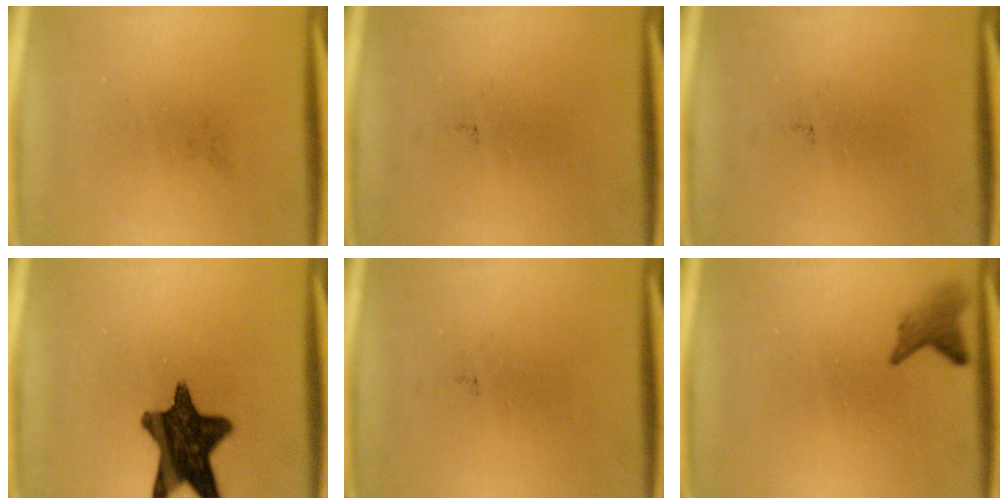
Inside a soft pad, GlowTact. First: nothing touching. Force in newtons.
{"total": 0.0}
{"total": 0.0}
{"total": 13.7}
{"total": 0.0}
{"total": 2.4}